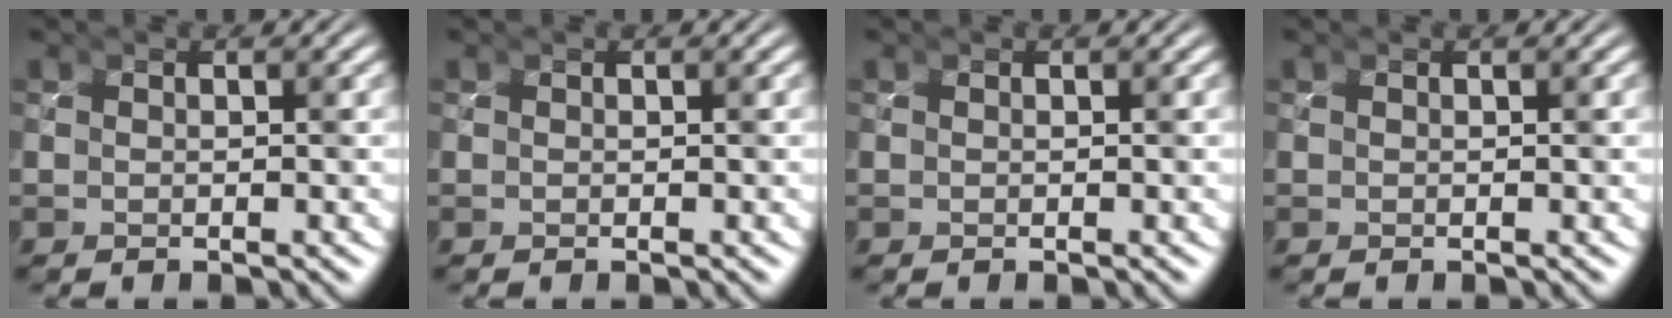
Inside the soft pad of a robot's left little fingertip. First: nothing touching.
{"total": 0.0}
{"total": 0.0}
{"total": 0.0}